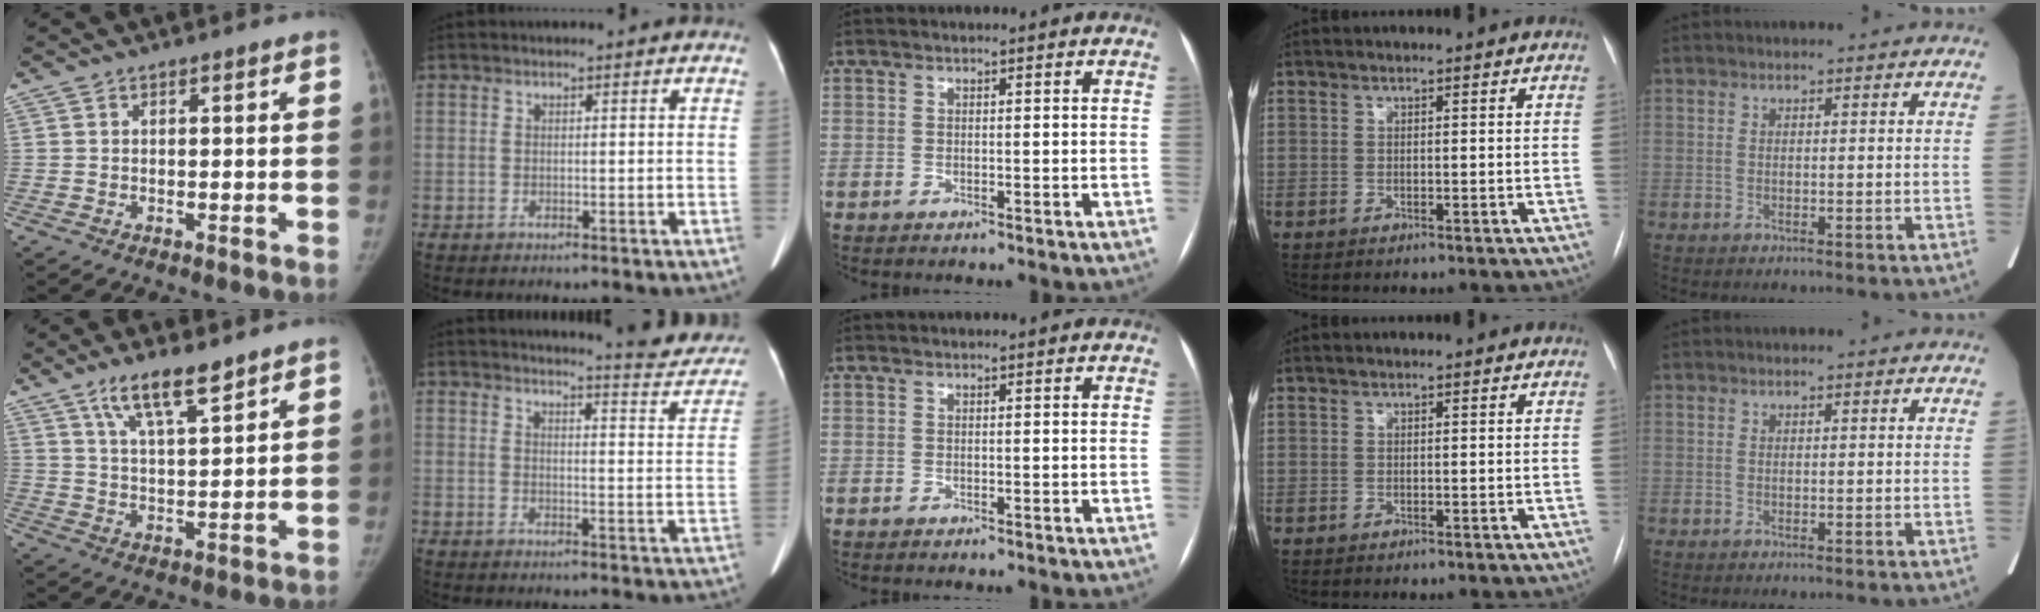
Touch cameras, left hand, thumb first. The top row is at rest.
{"thumb": {"total": 9.1, "force": [6.4, 2.0, 6.2], "torque": [-0.103, -0.034, 0.120]}, "index": {"total": 10.1, "force": [9.9, 0.7, 2.2], "torque": [-0.017, -0.038, 0.102]}}